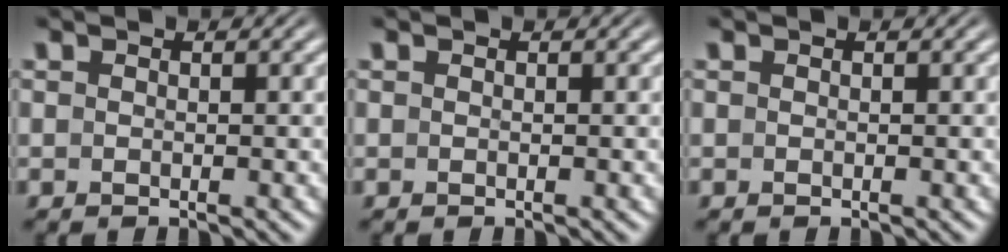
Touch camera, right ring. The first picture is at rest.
{"total": 0.0}
{"total": 0.0}